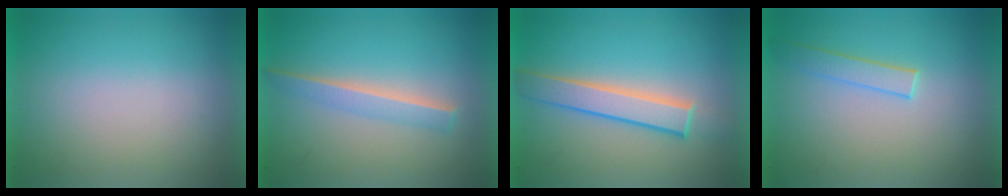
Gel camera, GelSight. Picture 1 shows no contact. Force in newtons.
{"total": 2.4}
{"total": 3.3}
{"total": 1.5}